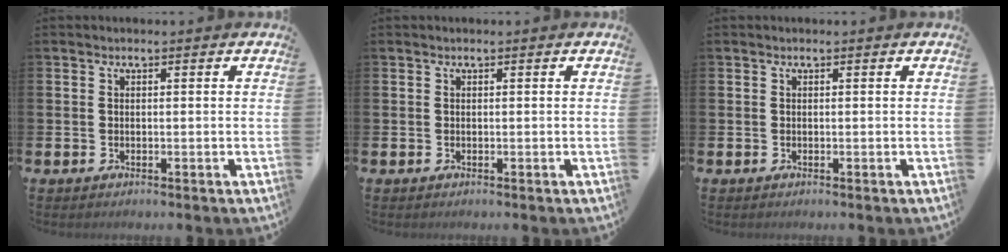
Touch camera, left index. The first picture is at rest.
{"total": 0.0}
{"total": 0.0}